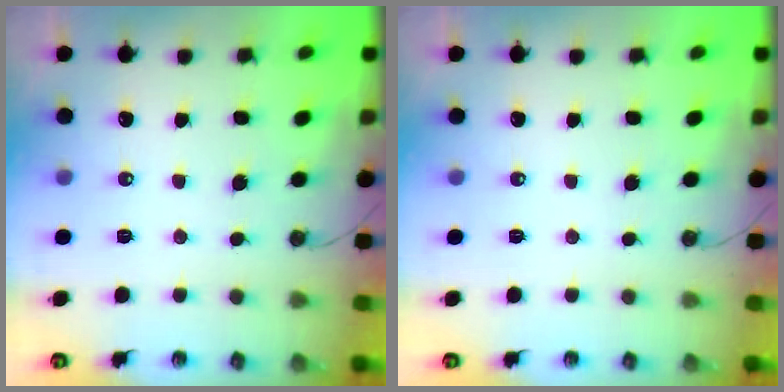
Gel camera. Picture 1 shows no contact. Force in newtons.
{"total": 0.0}